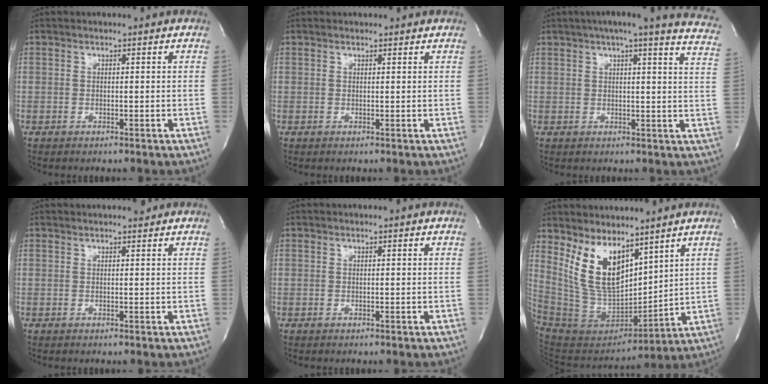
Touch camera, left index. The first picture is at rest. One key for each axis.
{"total": 1.2, "fx": 1.0, "fy": 0.5, "fz": 0.4, "tx": -0.014, "ty": 0.012, "tz": 0.013}
{"total": 20.7, "fx": 17.5, "fy": 1.5, "fz": 11.0, "tx": -0.154, "ty": -0.028, "tz": 0.190}
{"total": 2.1, "fx": 1.9, "fy": 0.4, "fz": 0.8, "tx": -0.012, "ty": 0.011, "tz": 0.024}
{"total": 0.0}
{"total": 13.1, "fx": 7.8, "fy": 6.5, "fz": 8.3, "tx": -0.183, "ty": -0.005, "tz": 0.172}